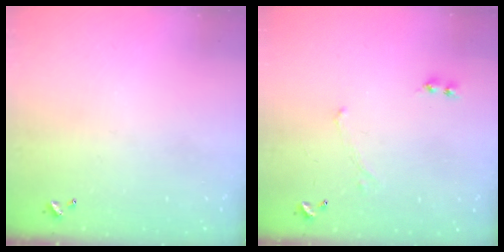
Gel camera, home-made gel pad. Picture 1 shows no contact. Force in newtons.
{"total": 0.7, "press": 0.6, "slide": 0.2}